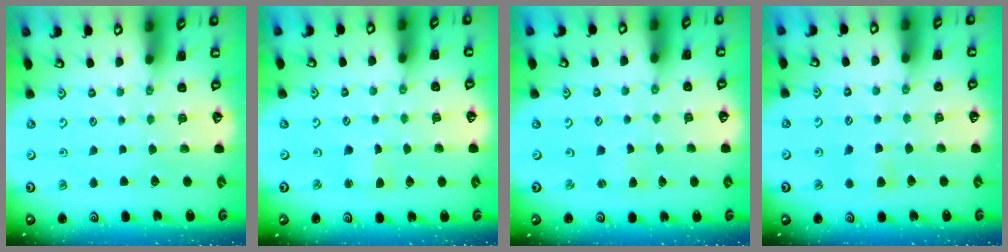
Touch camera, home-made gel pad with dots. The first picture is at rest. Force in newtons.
{"total": 1.9, "press": 1.9, "slide": 0.3}
{"total": 1.4, "press": 1.4, "slide": 0.3}
{"total": 4.8, "press": 4.7, "slide": 0.8}